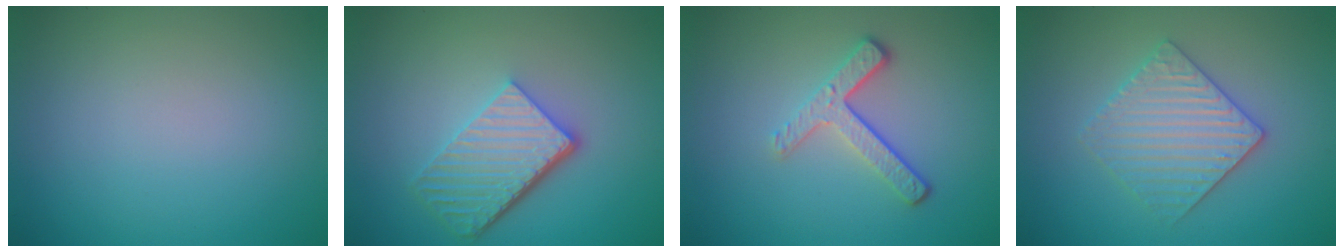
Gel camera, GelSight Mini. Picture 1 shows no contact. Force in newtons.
{"total": 5.4, "press": 3.8, "slide": 3.8}
{"total": 3.4, "press": 2.5, "slide": 2.2}
{"total": 3.5, "press": 3.4, "slide": 0.7}